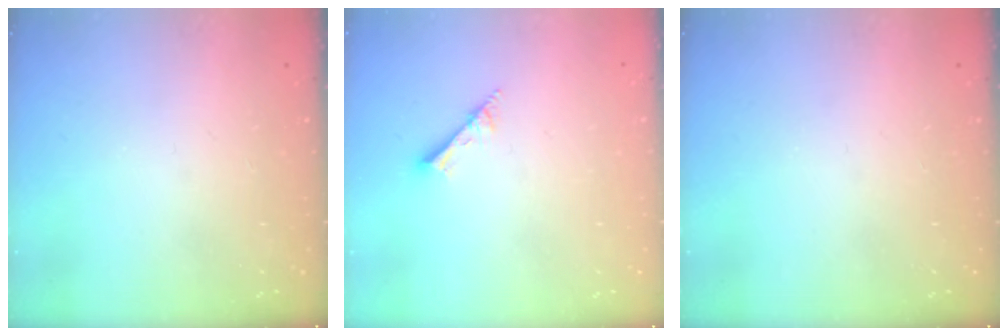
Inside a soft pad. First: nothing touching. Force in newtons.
{"total": 1.7, "press": 1.6, "slide": 0.1}
{"total": 0.0}